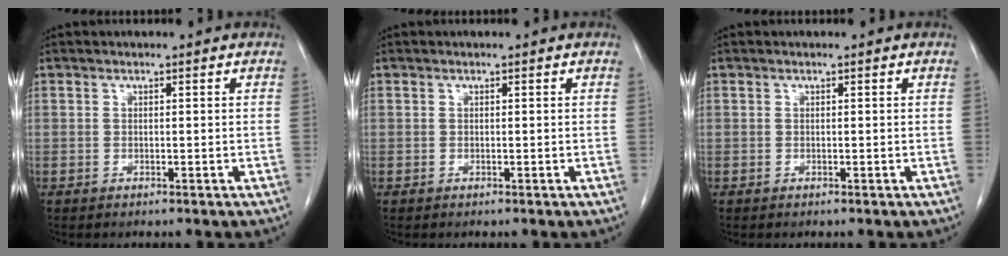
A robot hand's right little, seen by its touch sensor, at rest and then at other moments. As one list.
[{"total": 0.0}, {"total": 0.0}]